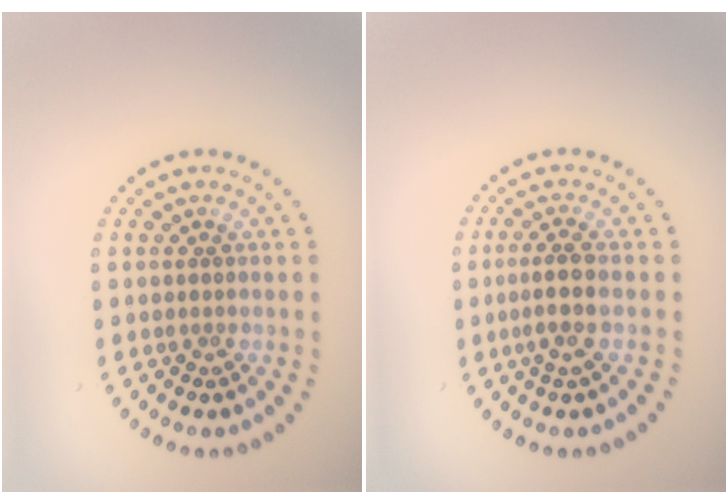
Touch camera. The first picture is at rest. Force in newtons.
{"total": 2.5, "press": 2.2, "slide": 1.1}